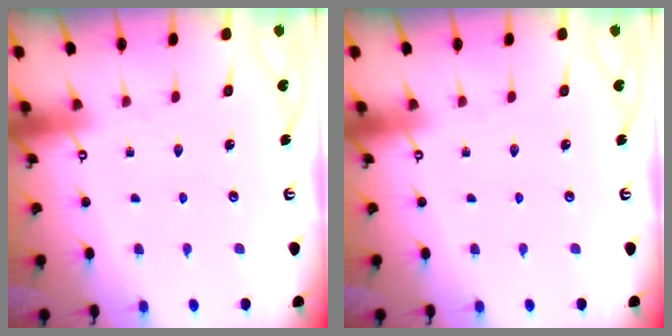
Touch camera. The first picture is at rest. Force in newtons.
{"total": 0.0}